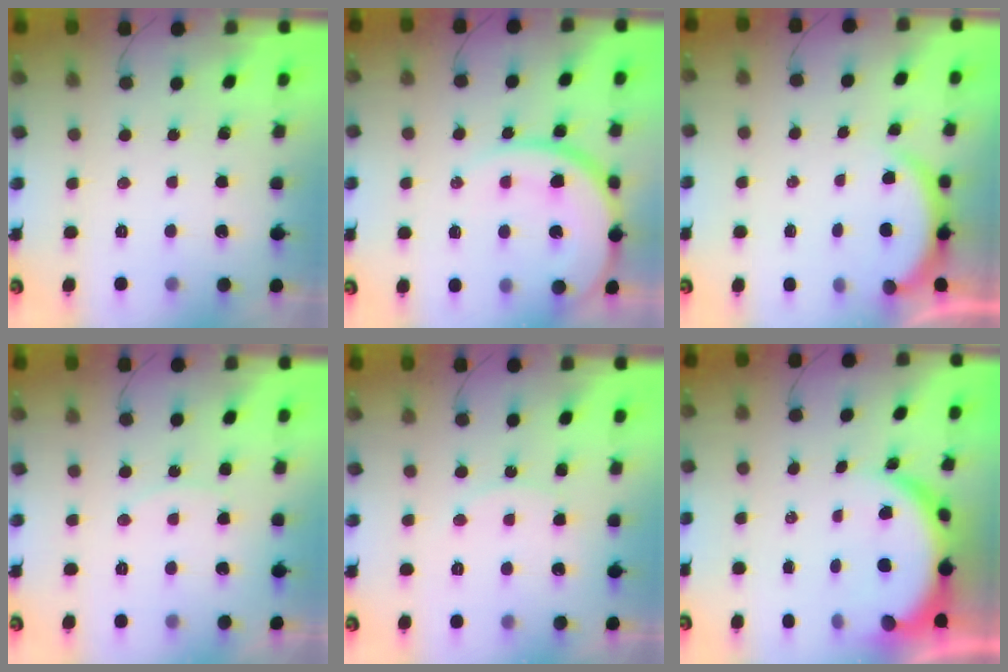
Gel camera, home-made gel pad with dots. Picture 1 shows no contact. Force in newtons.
{"total": 14.9, "press": 14.9, "slide": 1.3}
{"total": 2.8, "press": 2.8, "slide": 0.6}
{"total": 5.0, "press": 4.9, "slide": 0.4}
{"total": 6.4, "press": 6.4, "slide": 0.6}
{"total": 7.7, "press": 7.7, "slide": 0.7}